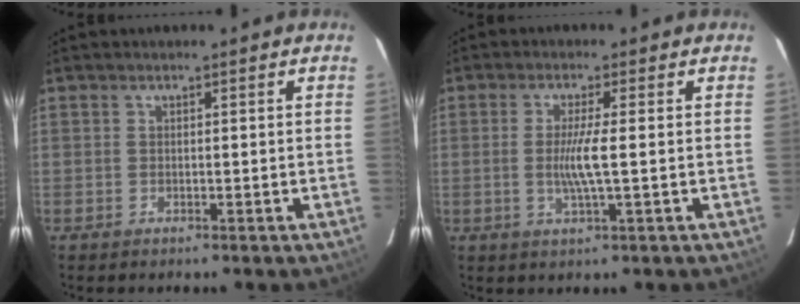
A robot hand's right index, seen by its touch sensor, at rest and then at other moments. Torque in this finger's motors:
{"motor_torque": [0.73, -0.01, 0.31, 0.07]}